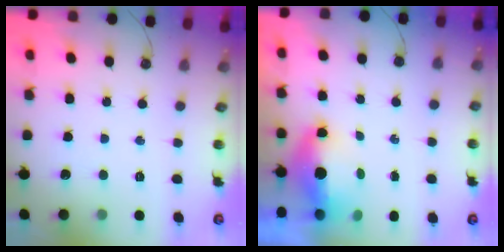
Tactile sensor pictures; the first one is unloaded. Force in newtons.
{"total": 6.5, "press": 6.3, "slide": 1.4}